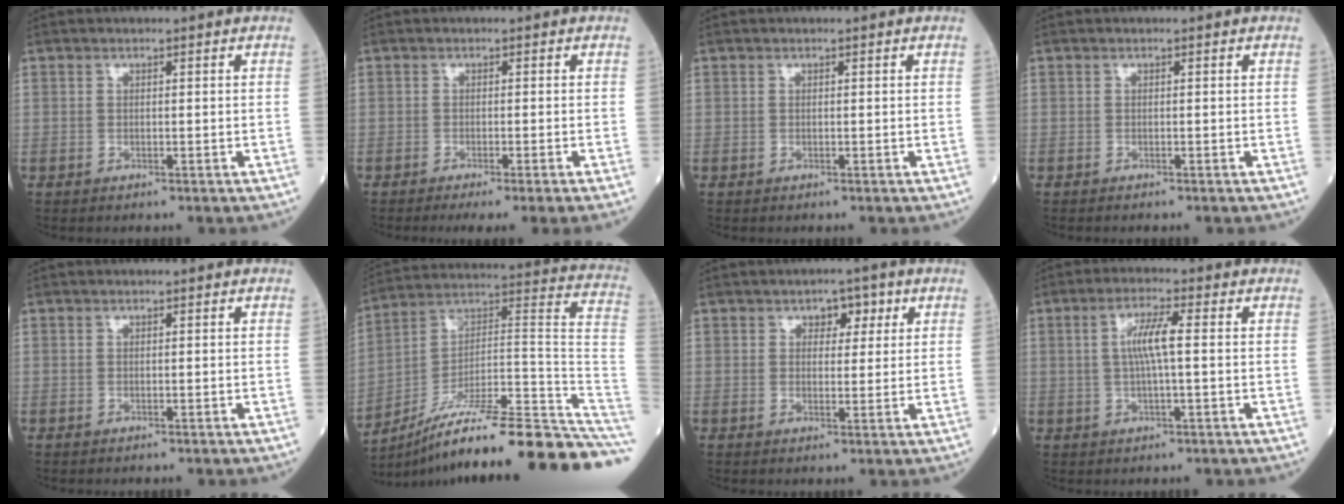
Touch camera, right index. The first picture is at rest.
{"total": 5.9, "force": [-4.6, -1.2, 3.5], "torque": [-0.026, -0.012, -0.068]}
{"total": 0.0}
{"total": 0.7, "force": [-0.6, 0.0, 0.4], "torque": [-0.003, 0.000, -0.006]}
{"total": 0.0}
{"total": 26.2, "force": [-21.4, 1.0, 15.1], "torque": [-0.125, 0.037, -0.330]}
{"total": 3.4, "force": [1.6, 2.1, 2.1], "torque": [-0.020, 0.009, 0.021]}
{"total": 4.9, "force": [0.5, 0.3, 4.9], "torque": [-0.097, 0.007, 0.009]}